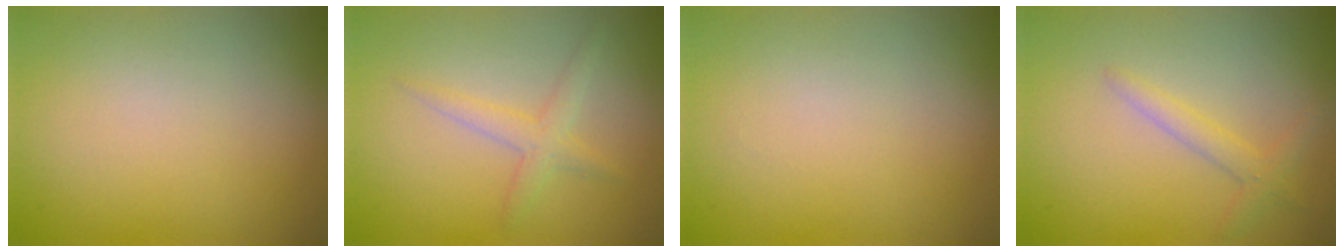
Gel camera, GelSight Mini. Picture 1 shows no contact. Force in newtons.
{"total": 2.0, "press": 2.0, "slide": 0.1}
{"total": 0.0}
{"total": 1.7, "press": 1.7, "slide": 0.1}